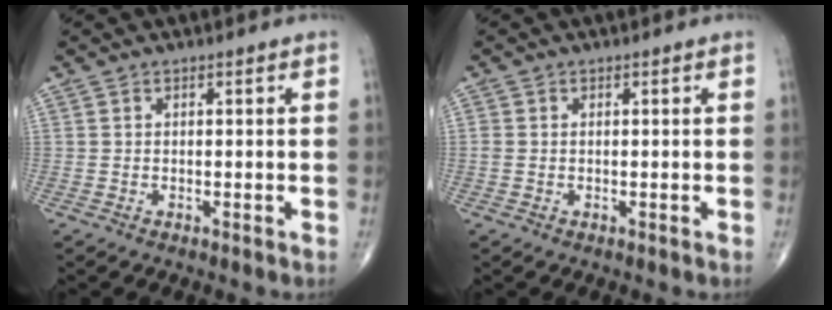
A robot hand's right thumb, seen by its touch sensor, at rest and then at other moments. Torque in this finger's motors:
{"motor_torque": [0.01, -0.37, 0.33, 0.09, -0.01]}